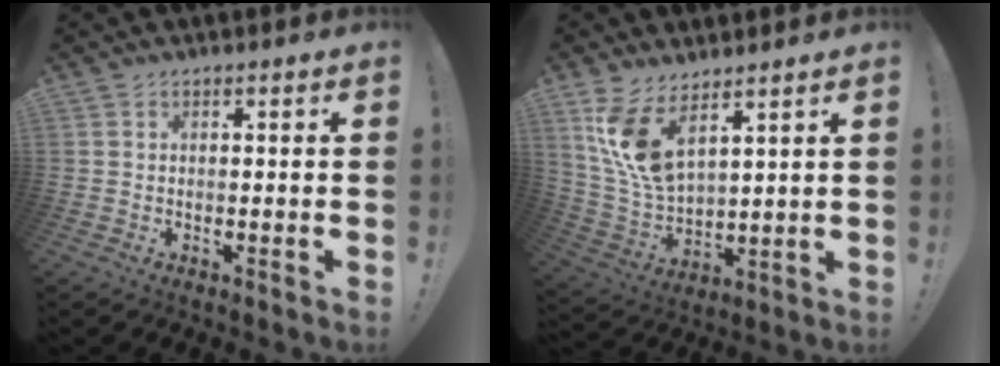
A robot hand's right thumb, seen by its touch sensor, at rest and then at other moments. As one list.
[{"total": 12.4, "force": [7.9, 5.2, 8.1], "torque": [-0.169, -0.053, 0.151]}]